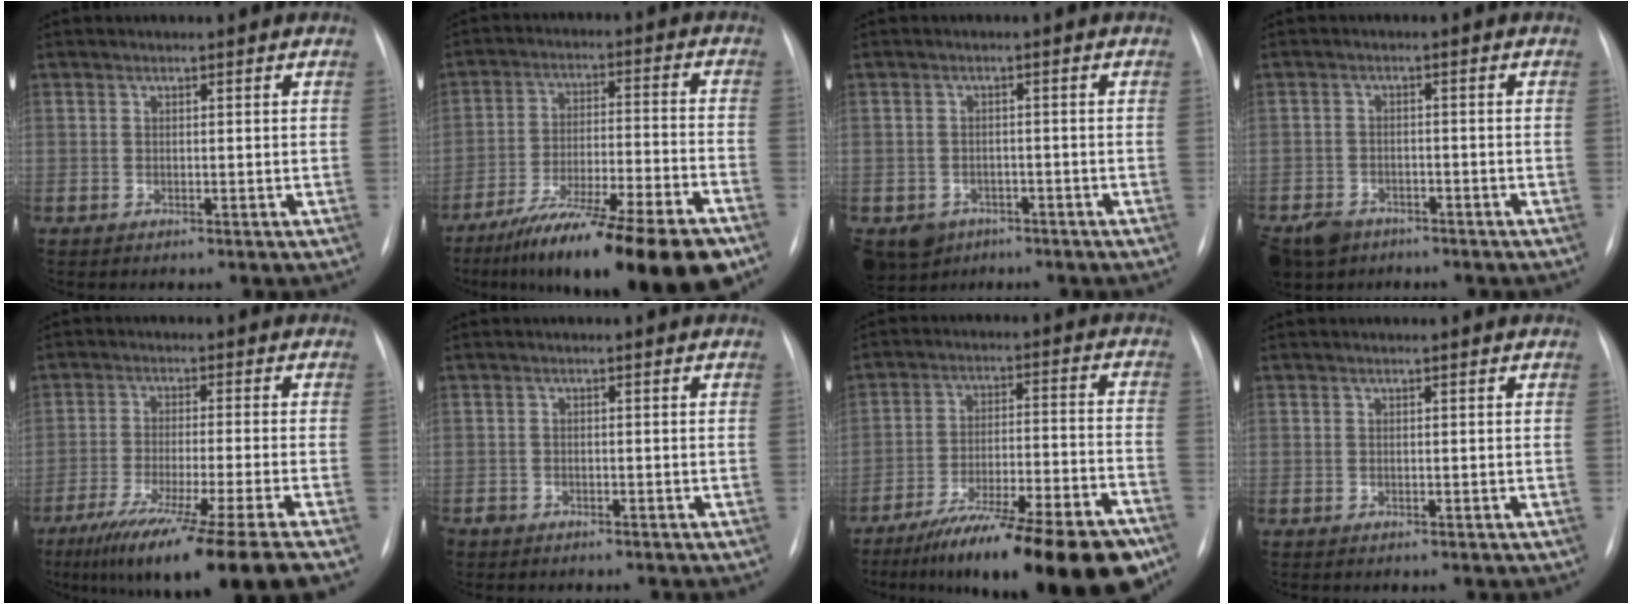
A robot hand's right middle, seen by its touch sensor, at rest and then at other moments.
{"total": 20.8, "force": [-15.2, 1.3, 14.2], "torque": [-0.179, -0.019, -0.249]}
{"total": 5.4, "force": [-3.3, 4.2, 1.0], "torque": [-0.016, 0.006, -0.045]}
{"total": 7.9, "force": [-5.7, 4.9, 2.4], "torque": [-0.059, -0.005, -0.095]}
{"total": 17.4, "force": [-12.7, -1.9, 11.8], "torque": [-0.163, -0.060, -0.203]}
{"total": 1.8, "force": [-1.5, 1.0, 0.2], "torque": [-0.008, 0.001, -0.024]}
{"total": 22.2, "force": [-16.8, 2.2, 14.3], "torque": [-0.164, -0.004, -0.267]}
{"total": 0.0}